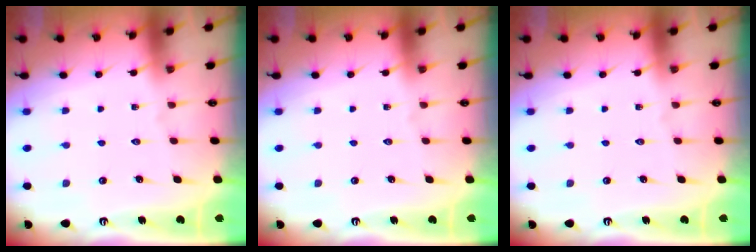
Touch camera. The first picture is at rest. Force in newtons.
{"total": 0.0}
{"total": 0.0}